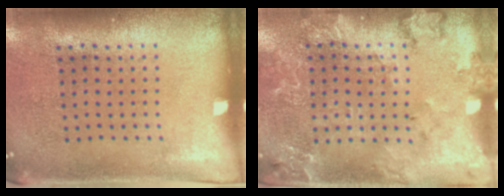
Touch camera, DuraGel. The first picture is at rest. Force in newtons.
{"total": 2.0, "press": 1.9, "slide": 0.4}